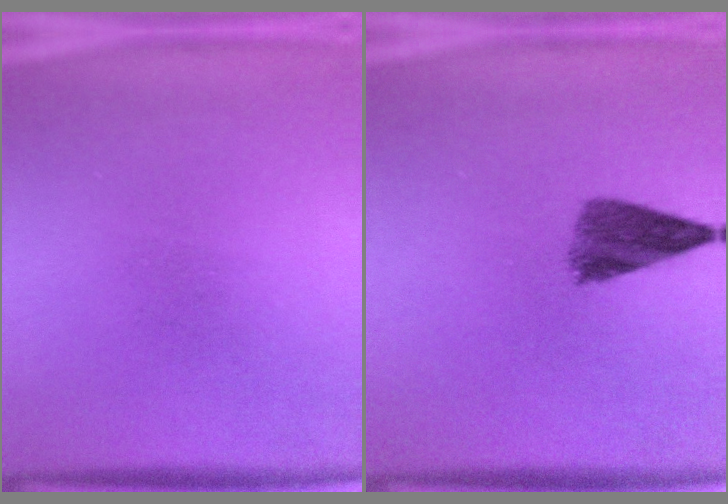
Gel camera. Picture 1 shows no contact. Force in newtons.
{"total": 5.2}